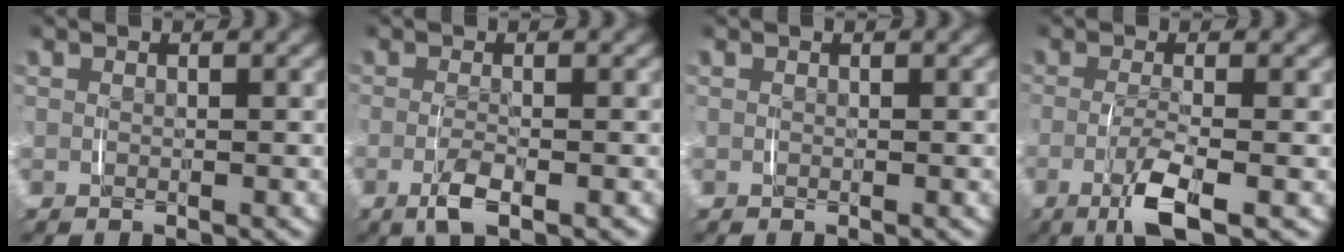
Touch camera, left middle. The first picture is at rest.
{"total": 2.5, "force": [-1.0, 0.6, 2.2], "torque": [-0.047, -0.009, -0.014]}
{"total": 0.0}
{"total": 4.2, "force": [-1.5, 0.6, 3.9], "torque": [-0.073, -0.010, -0.024]}